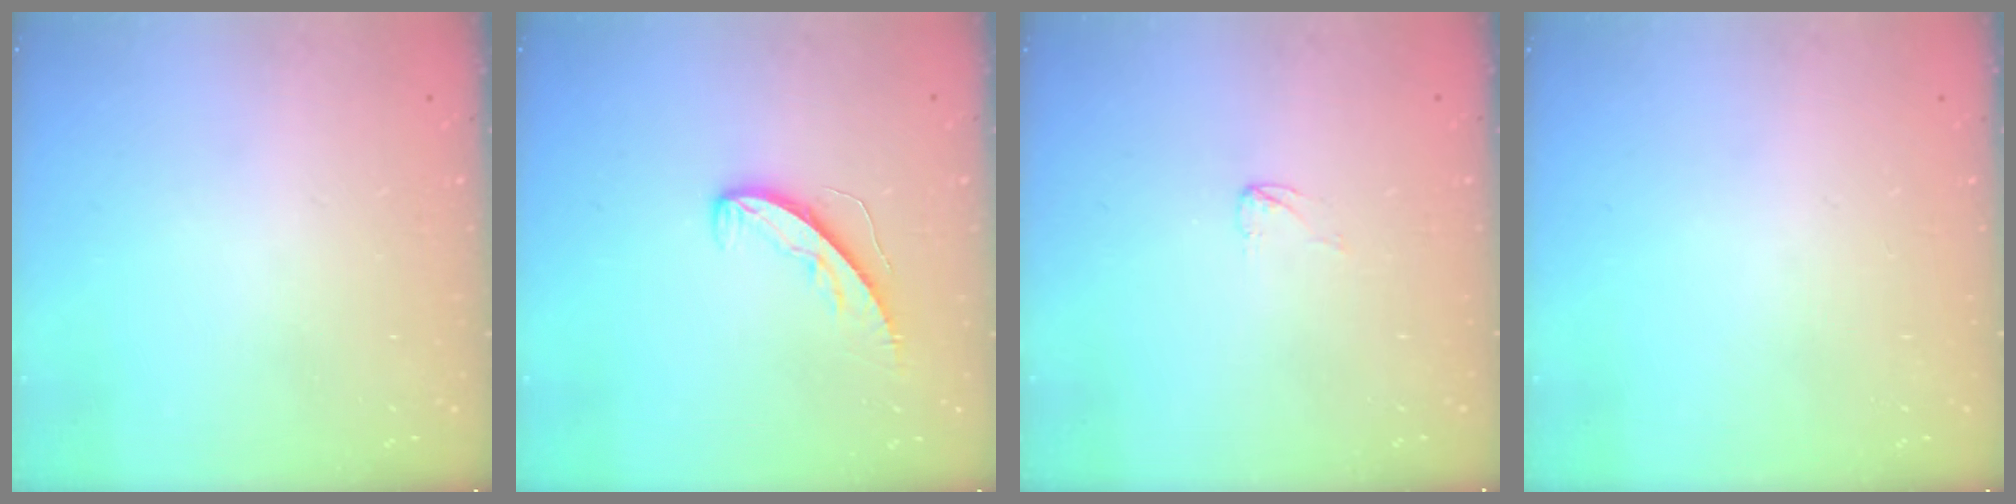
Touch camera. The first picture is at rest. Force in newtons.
{"total": 6.8, "press": 6.8, "slide": 0.5}
{"total": 2.6, "press": 2.6, "slide": 0.2}
{"total": 0.0}